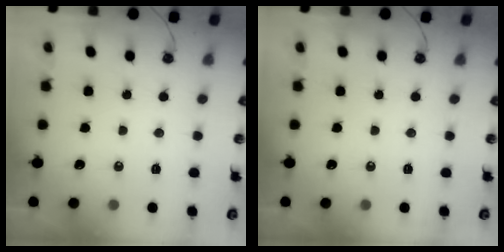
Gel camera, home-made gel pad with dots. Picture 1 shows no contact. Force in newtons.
{"total": 0.0}